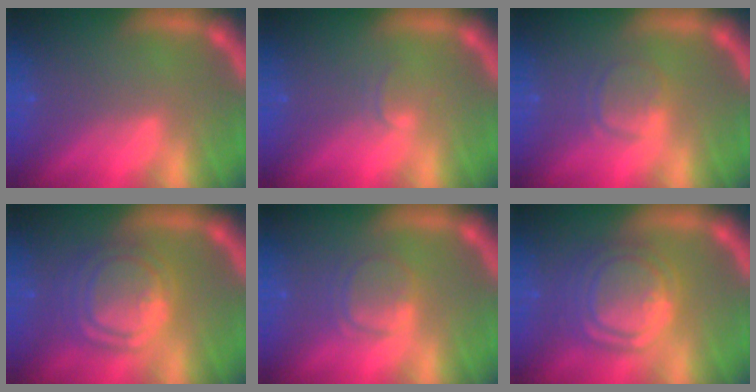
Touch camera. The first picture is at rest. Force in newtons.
{"total": 1.0}
{"total": 2.4}
{"total": 7.6}
{"total": 3.0}
{"total": 8.0}